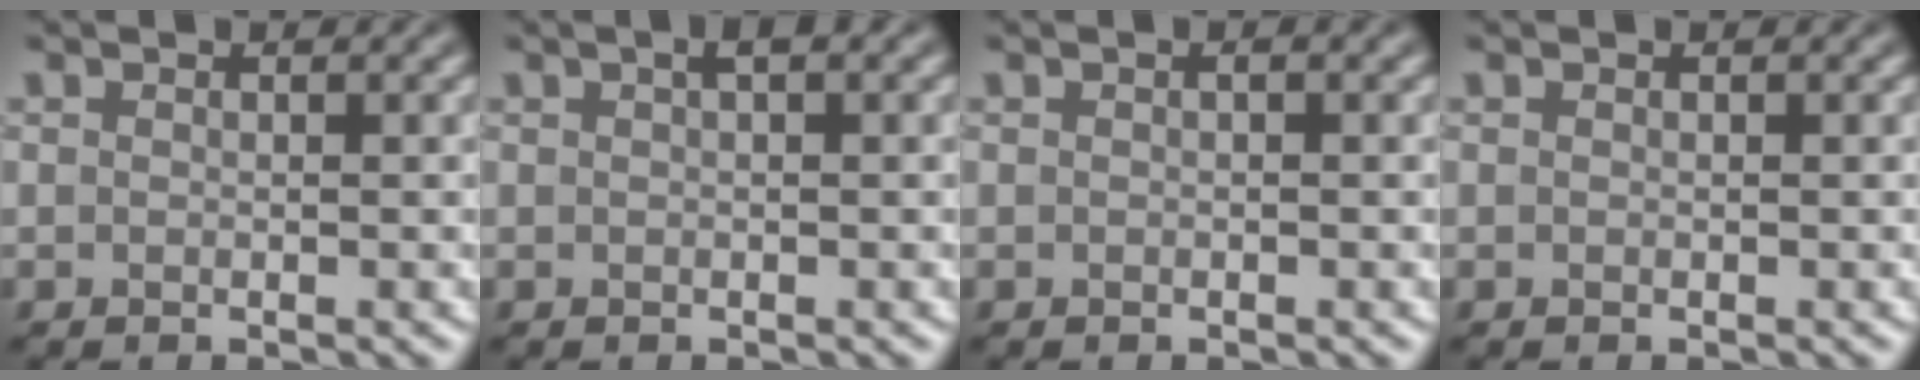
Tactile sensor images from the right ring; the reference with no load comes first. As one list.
[{"total": 1.0, "force": [0.5, 0.2, 0.9], "torque": [-0.015, 0.011, 0.007]}, {"total": 0.0}, {"total": 0.0}]